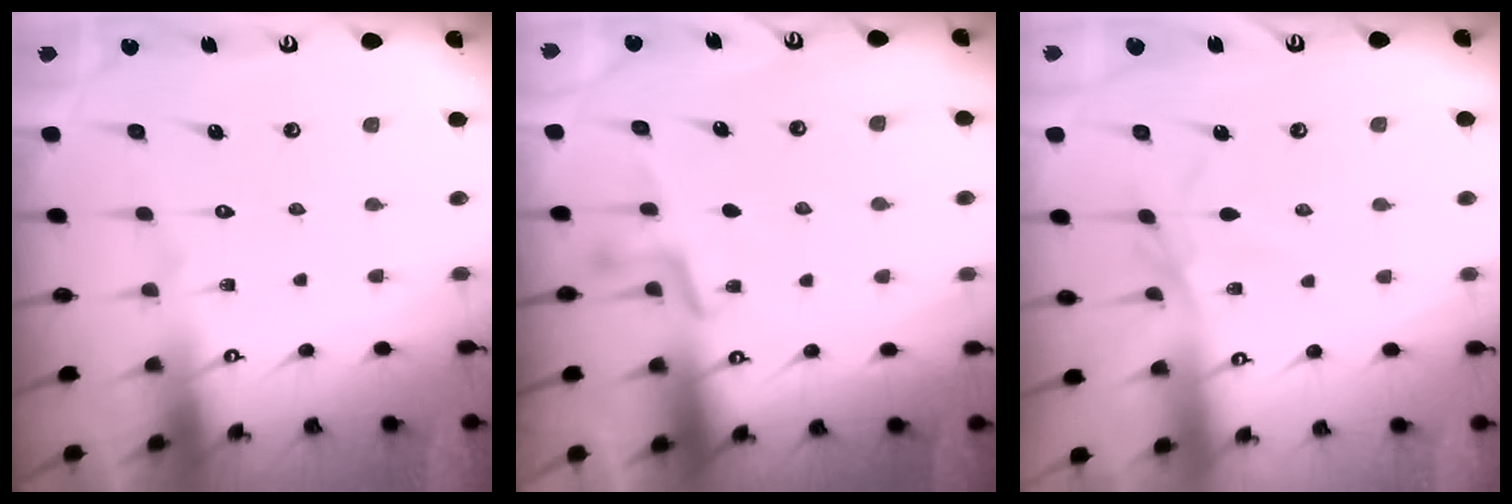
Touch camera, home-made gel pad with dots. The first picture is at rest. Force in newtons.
{"total": 3.0, "press": 2.9, "slide": 0.8}
{"total": 2.5, "press": 2.5, "slide": 0.6}